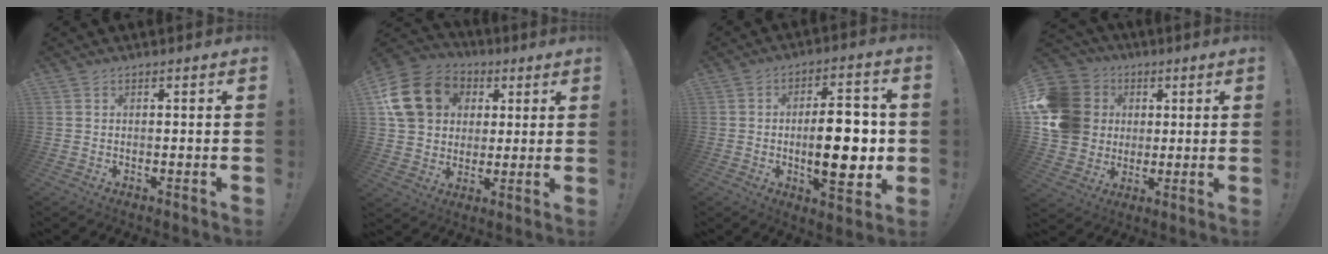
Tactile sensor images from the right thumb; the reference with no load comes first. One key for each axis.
{"total": 17.3, "fx": 5.8, "fy": 14.1, "fz": 8.2, "tx": -0.135, "ty": -0.003, "tz": 0.128}
{"total": 16.5, "fx": -1.3, "fy": 6.7, "fz": 15.1, "tx": -0.220, "ty": -0.001, "tz": -0.023}
{"total": 17.3, "fx": 2.3, "fy": 15.3, "fz": 7.7, "tx": -0.137, "ty": 0.004, "tz": 0.064}